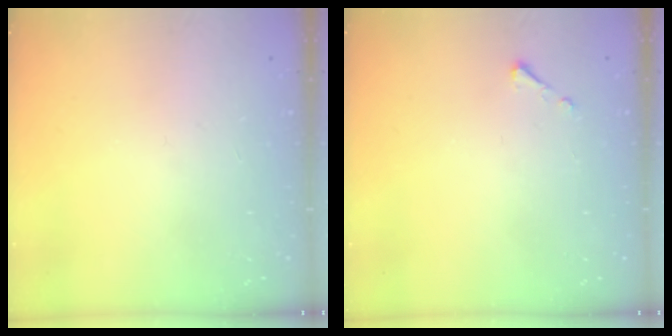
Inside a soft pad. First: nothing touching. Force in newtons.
{"total": 2.5, "press": 2.5, "slide": 0.3}